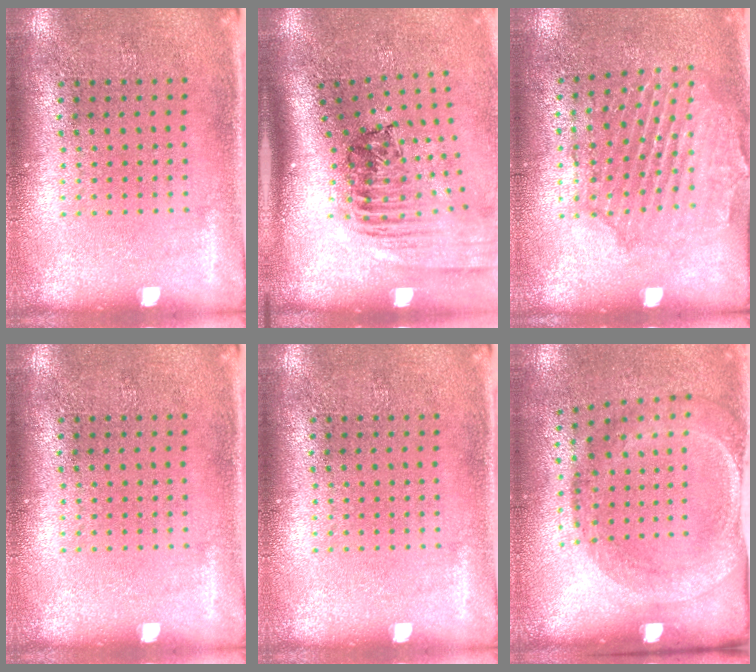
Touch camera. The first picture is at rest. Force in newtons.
{"total": 2.6, "press": 1.7, "slide": 1.9}
{"total": 1.6, "press": 1.6, "slide": 0.2}
{"total": 0.0}
{"total": 0.0}
{"total": 1.9, "press": 1.2, "slide": 1.5}